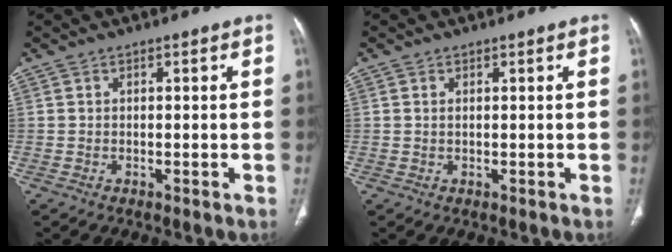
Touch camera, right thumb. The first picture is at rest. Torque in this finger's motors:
{"motor_torque": [-0.30, 0.30, -0.49, 0.44, 0.10]}